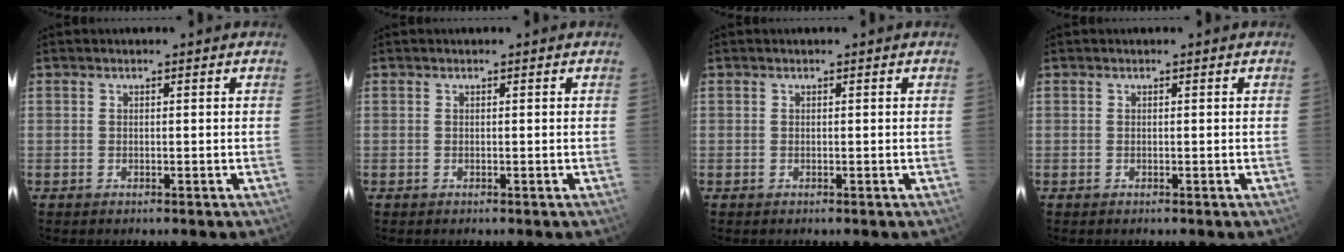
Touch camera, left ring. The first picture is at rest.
{"total": 0.0}
{"total": 0.0}
{"total": 0.0}